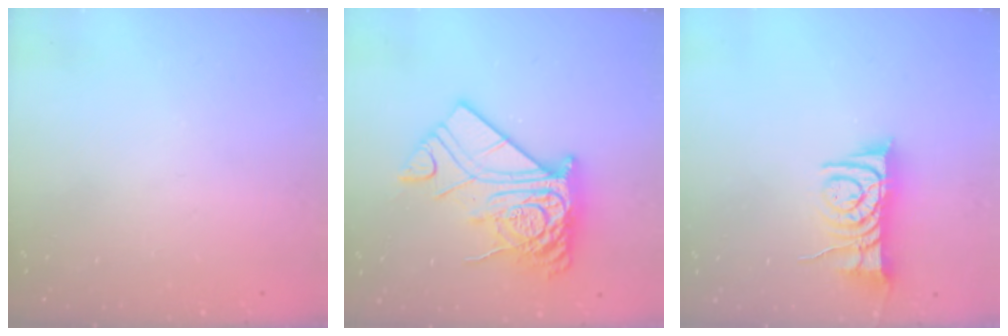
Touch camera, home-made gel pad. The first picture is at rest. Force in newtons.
{"total": 18.7, "press": 18.6, "slide": 1.7}
{"total": 8.6, "press": 8.6, "slide": 0.3}